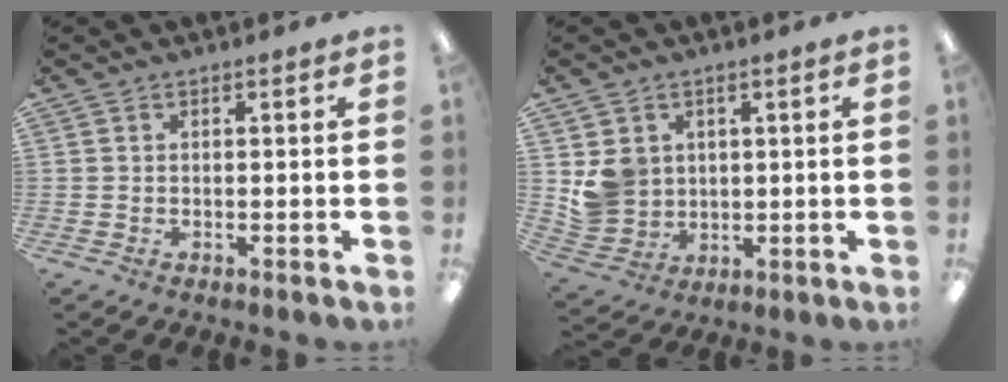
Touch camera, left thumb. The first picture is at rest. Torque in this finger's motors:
{"motor_torque": [-0.02, 0.07, 0.17, -0.17, 0.03]}